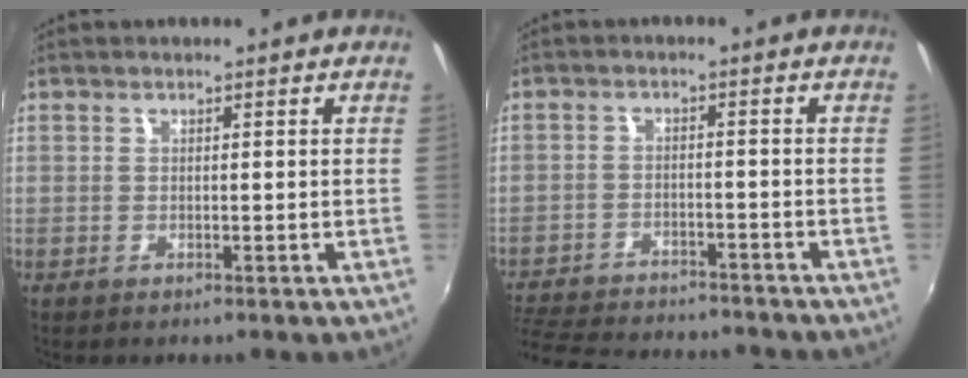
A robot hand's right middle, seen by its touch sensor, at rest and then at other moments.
{"total": 17.0, "force": [-14.8, 5.0, 6.8], "torque": [-0.156, -0.012, -0.218]}